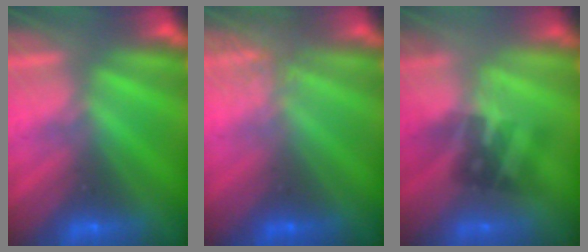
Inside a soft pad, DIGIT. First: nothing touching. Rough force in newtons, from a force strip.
{"total": 2.2}
{"total": 2.1}